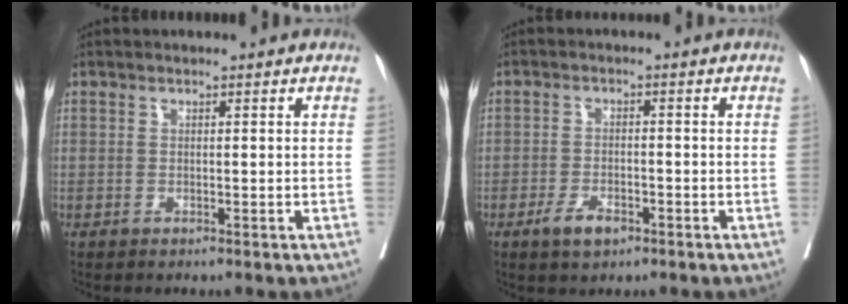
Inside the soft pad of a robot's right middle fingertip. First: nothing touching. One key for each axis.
{"total": 3.7, "fx": -2.2, "fy": 1.8, "fz": 2.3, "tx": -0.042, "ty": 0.002, "tz": -0.034}